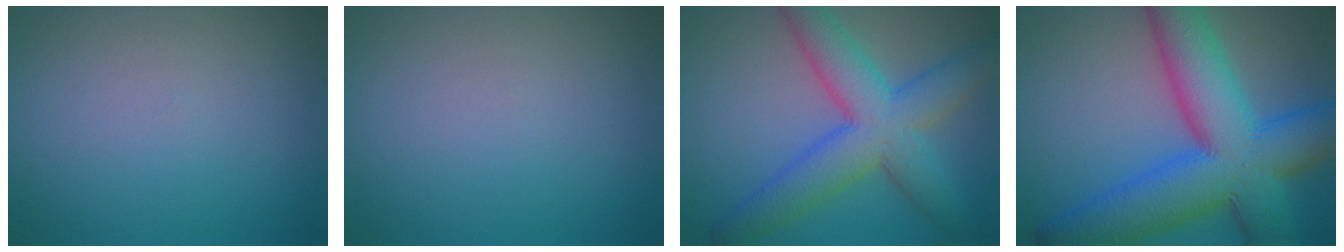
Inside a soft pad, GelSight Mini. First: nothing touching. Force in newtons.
{"total": 0.0}
{"total": 8.0, "press": 8.0, "slide": 0.2}
{"total": 12.7, "press": 12.7, "slide": 0.4}